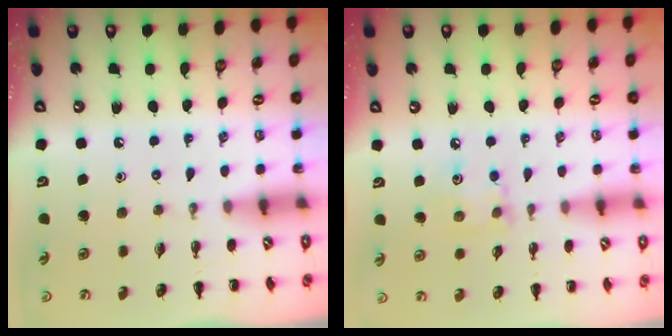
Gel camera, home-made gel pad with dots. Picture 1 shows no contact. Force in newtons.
{"total": 5.8, "press": 5.8, "slide": 1.0}